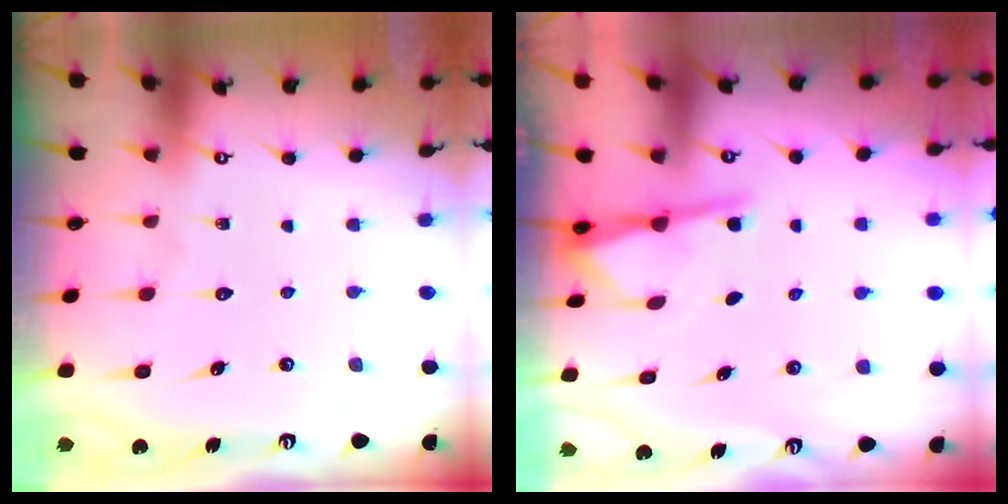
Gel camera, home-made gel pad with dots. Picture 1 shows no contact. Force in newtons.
{"total": 2.4, "press": 2.4, "slide": 0.3}